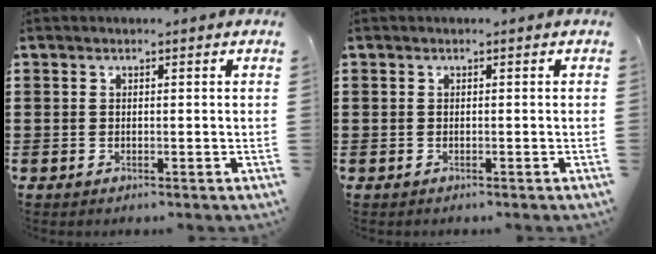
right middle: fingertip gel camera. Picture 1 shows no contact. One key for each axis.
{"total": 0.0}